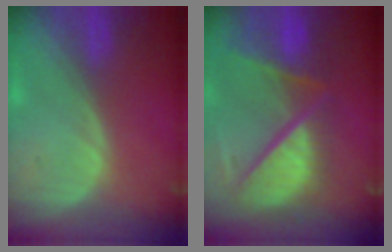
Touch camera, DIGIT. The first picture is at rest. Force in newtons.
{"total": 12.0, "press": 10.0, "slide": 6.6}